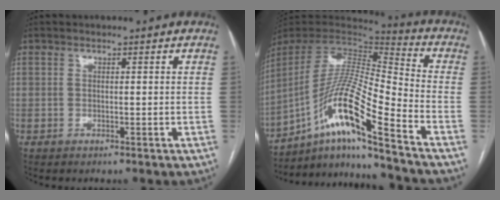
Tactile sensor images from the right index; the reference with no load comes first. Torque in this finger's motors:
{"motor_torque": [1.16, -0.98, 0.43, 0.21]}